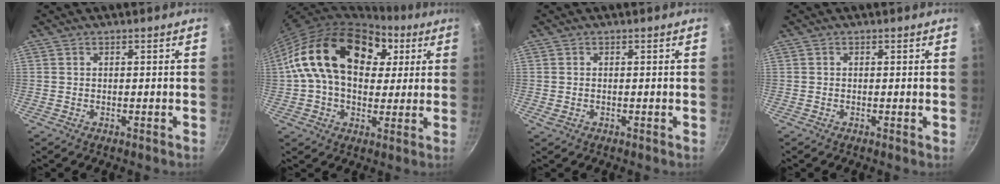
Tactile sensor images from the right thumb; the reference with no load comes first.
{"total": 23.1, "force": [6.4, 15.6, 15.7], "torque": [-0.245, 0.018, 0.095]}
{"total": 1.0, "force": [-0.1, 0.6, 0.8], "torque": [-0.014, -0.001, -0.002]}
{"total": 0.0}